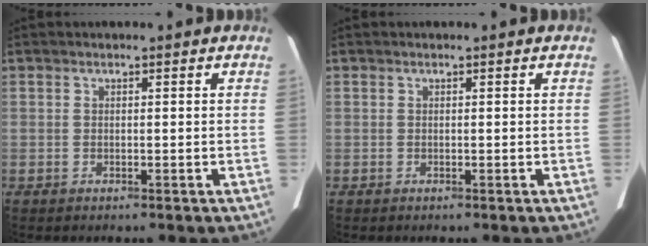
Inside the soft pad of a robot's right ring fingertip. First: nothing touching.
{"total": 0.0}